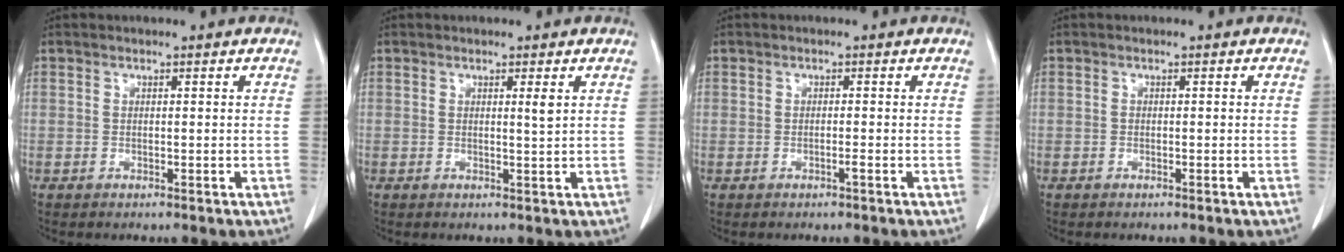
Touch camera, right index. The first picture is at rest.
{"total": 1.2, "force": [0.5, -0.2, 1.1], "torque": [-0.020, -0.005, 0.008]}
{"total": 0.5, "force": [-0.3, -0.1, 0.5], "torque": [-0.007, 0.000, -0.005]}
{"total": 0.0}